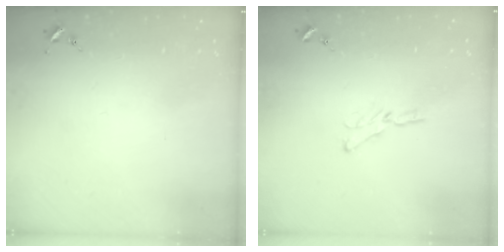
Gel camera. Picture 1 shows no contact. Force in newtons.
{"total": 4.7, "press": 4.7, "slide": 0.5}